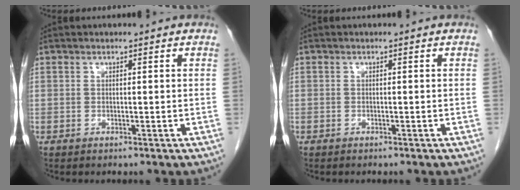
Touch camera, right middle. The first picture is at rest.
{"total": 0.0}